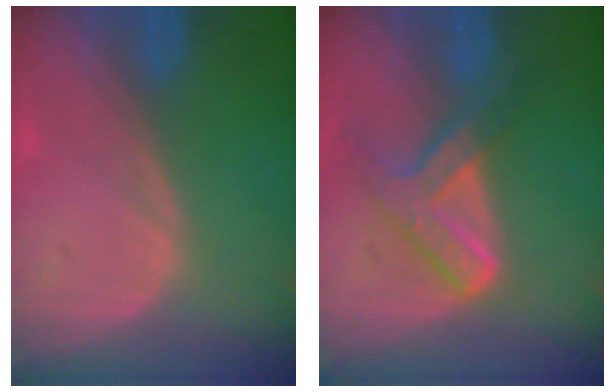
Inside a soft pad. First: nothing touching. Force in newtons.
{"total": 7.6, "press": 6.3, "slide": 4.3}